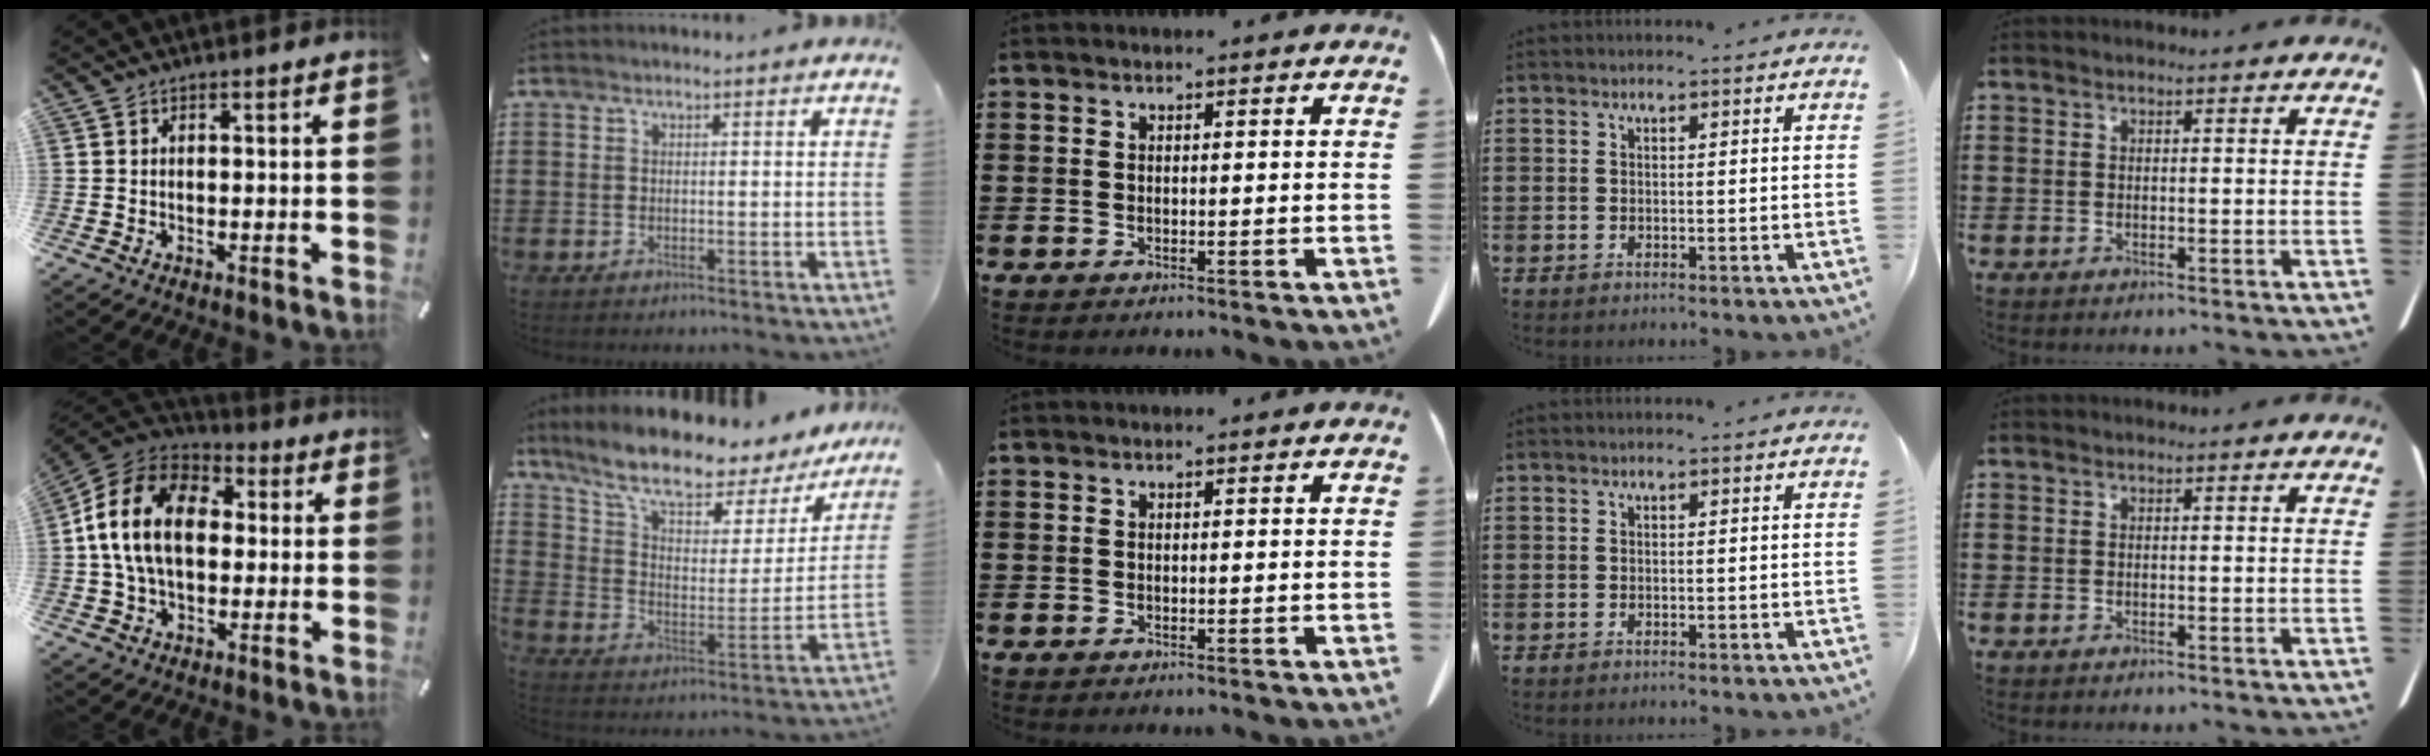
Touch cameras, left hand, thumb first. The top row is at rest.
{"thumb": {"total": 16.5, "force": [1.2, 11.9, 11.4], "torque": [-0.253, 0.019, 0.017]}, "index": {"total": 10.2, "force": [8.3, 2.4, 5.3], "torque": [-0.122, -0.055, 0.137]}}